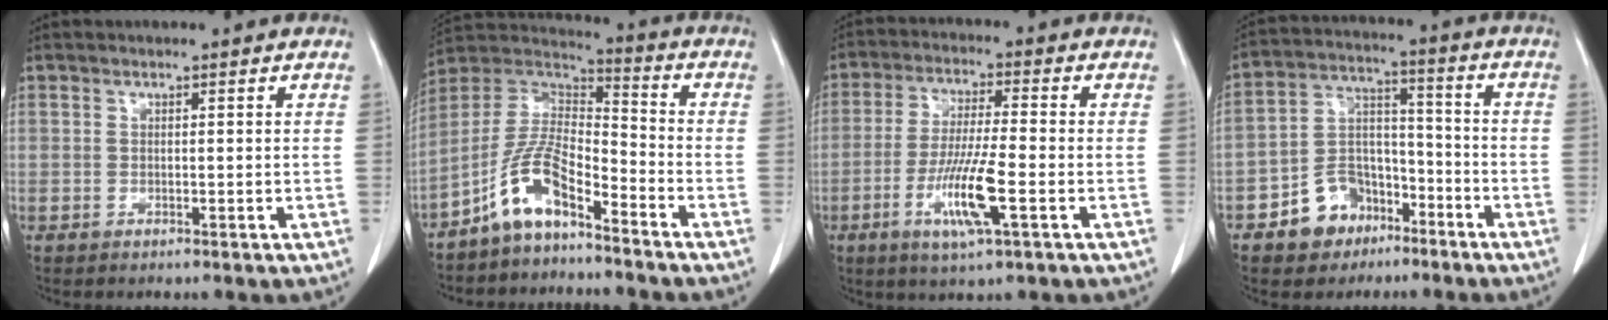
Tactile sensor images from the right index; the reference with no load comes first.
{"total": 9.8, "force": [-6.7, 2.8, 6.5], "torque": [-0.146, 0.021, -0.132]}
{"total": 9.9, "force": [-3.5, 0.5, 9.2], "torque": [-0.181, -0.014, -0.066]}
{"total": 9.7, "force": [-5.8, 7.0, 3.5], "torque": [-0.067, 0.027, -0.096]}